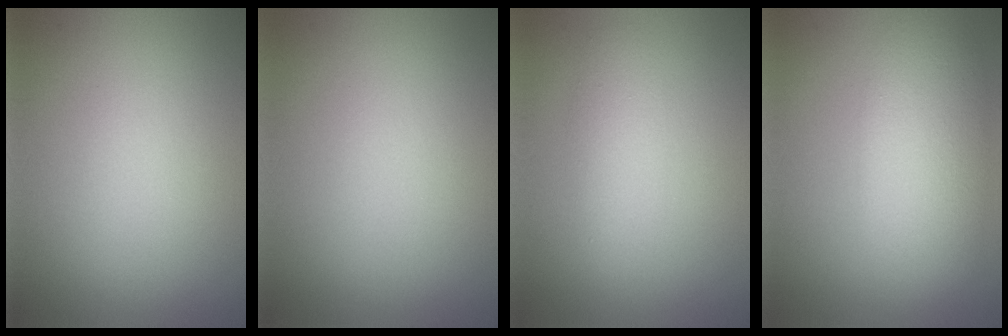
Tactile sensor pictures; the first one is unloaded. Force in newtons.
{"total": 0.0}
{"total": 2.4, "press": 2.4, "slide": 0.0}
{"total": 6.3, "press": 6.3, "slide": 0.4}